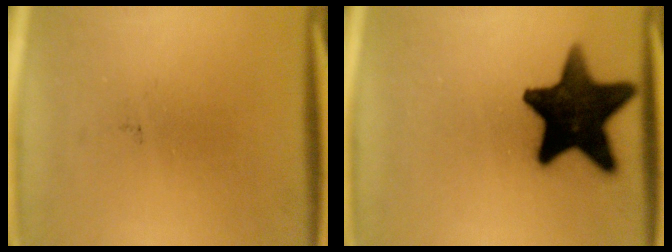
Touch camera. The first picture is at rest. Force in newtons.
{"total": 17.4}